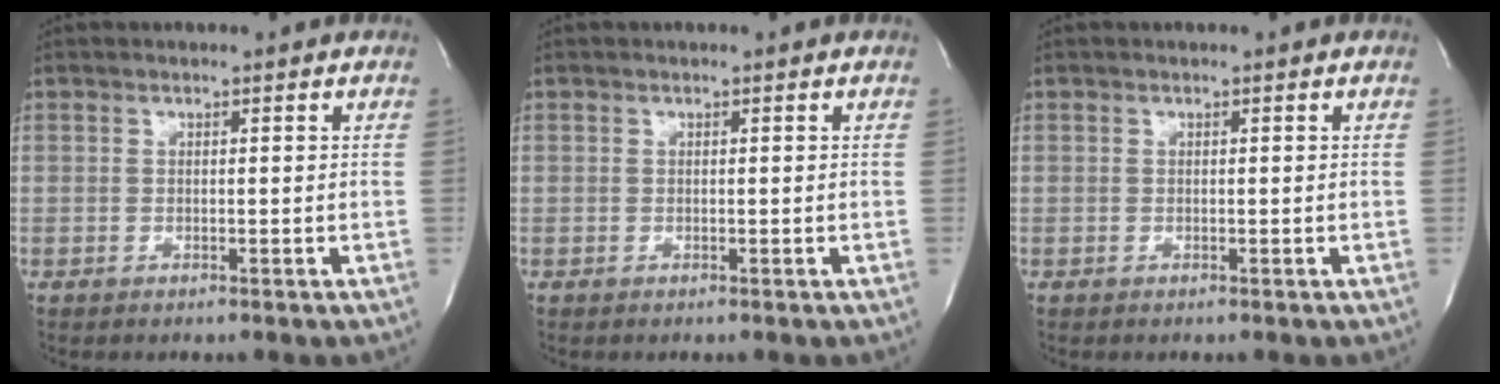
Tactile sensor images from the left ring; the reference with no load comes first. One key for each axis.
{"total": 0.0}
{"total": 0.0}